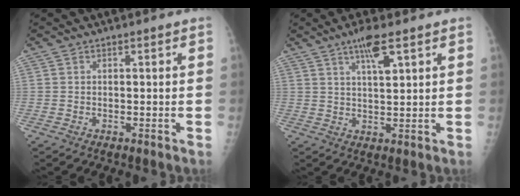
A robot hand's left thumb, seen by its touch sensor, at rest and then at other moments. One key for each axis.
{"total": 5.6, "fx": 3.2, "fy": 1.0, "fz": 4.5, "tx": -0.078, "ty": -0.012, "tz": 0.057}